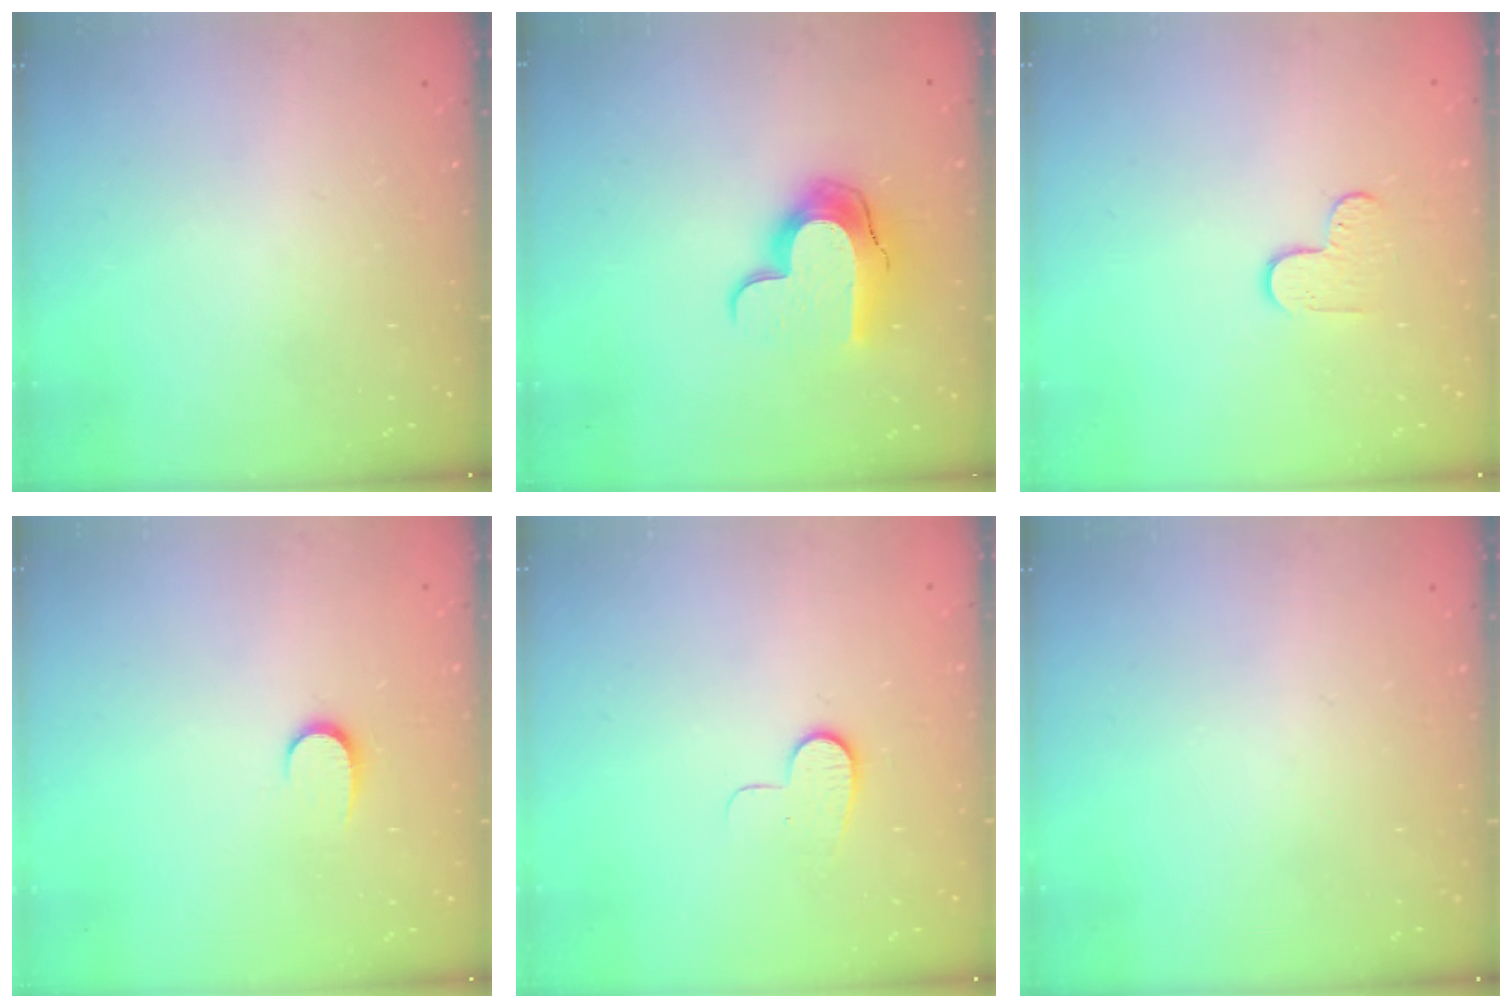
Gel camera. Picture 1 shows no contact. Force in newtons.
{"total": 12.5, "press": 12.5, "slide": 0.7}
{"total": 4.5, "press": 4.5, "slide": 0.4}
{"total": 5.4, "press": 5.4, "slide": 0.6}
{"total": 7.0, "press": 7.0, "slide": 0.6}
{"total": 0.0}